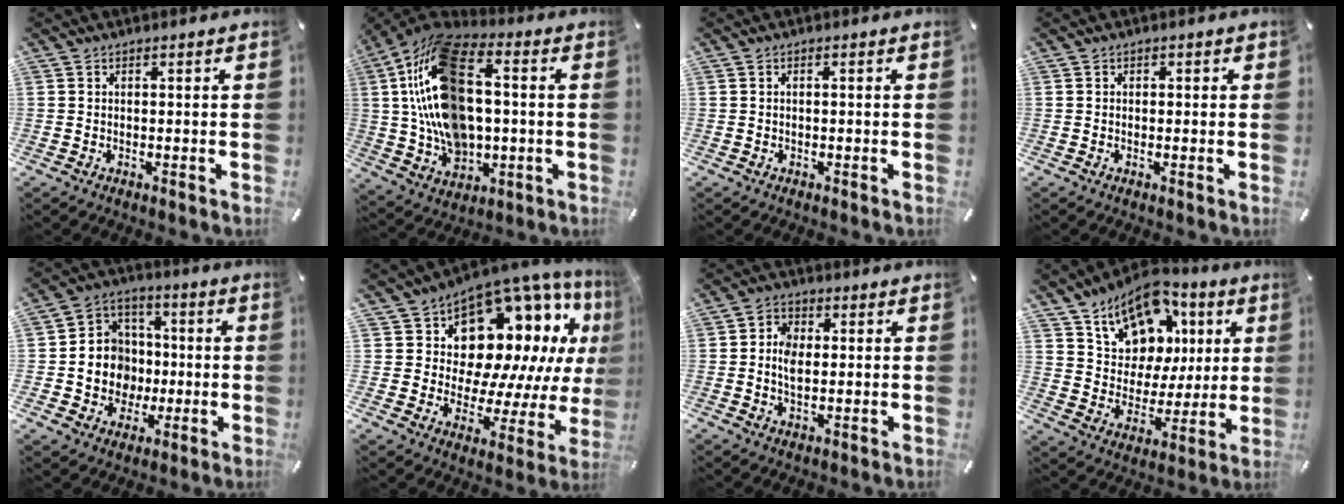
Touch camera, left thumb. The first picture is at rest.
{"total": 21.1, "force": [2.4, 14.3, 15.4], "torque": [-0.329, -0.005, 0.040]}
{"total": 0.7, "force": [-0.2, 0.1, 0.6], "torque": [-0.011, -0.002, -0.003]}
{"total": 0.6, "force": [-0.1, 0.6, 0.0], "torque": [0.001, 0.005, -0.003]}
{"total": 11.0, "force": [-1.6, 10.7, 1.9], "torque": [-0.047, 0.006, -0.019]}
{"total": 17.3, "force": [9.3, 11.4, 9.2], "torque": [-0.126, -0.088, 0.169]}
{"total": 5.1, "force": [0.0, 3.7, 3.5], "torque": [-0.066, 0.006, -0.003]}
{"total": 14.1, "force": [8.3, 10.5, 4.4], "torque": [-0.072, -0.056, 0.157]}